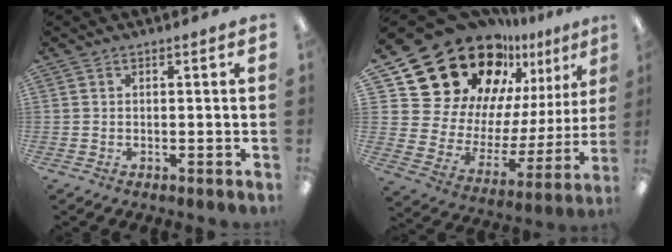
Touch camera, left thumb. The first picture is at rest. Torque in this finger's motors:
{"motor_torque": [0.52, 2.08, 1.36, -1.41, 0.30]}